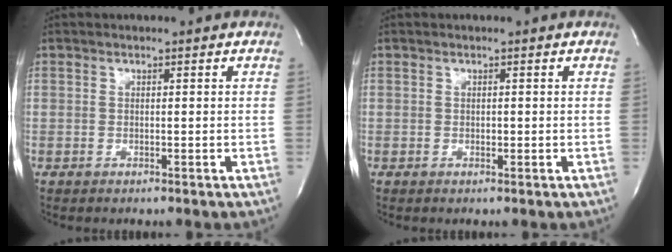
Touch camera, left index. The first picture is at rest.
{"total": 0.5, "force": [0.1, 0.3, 0.4], "torque": [-0.002, 0.001, 0.001]}